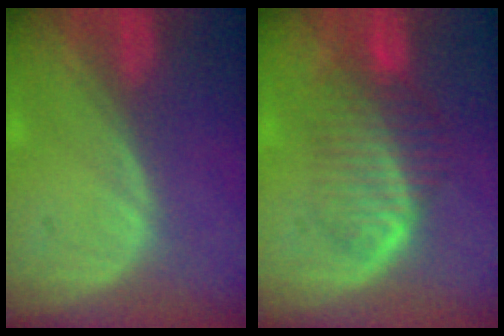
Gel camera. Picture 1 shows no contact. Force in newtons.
{"total": 7.0, "press": 6.5, "slide": 2.5}